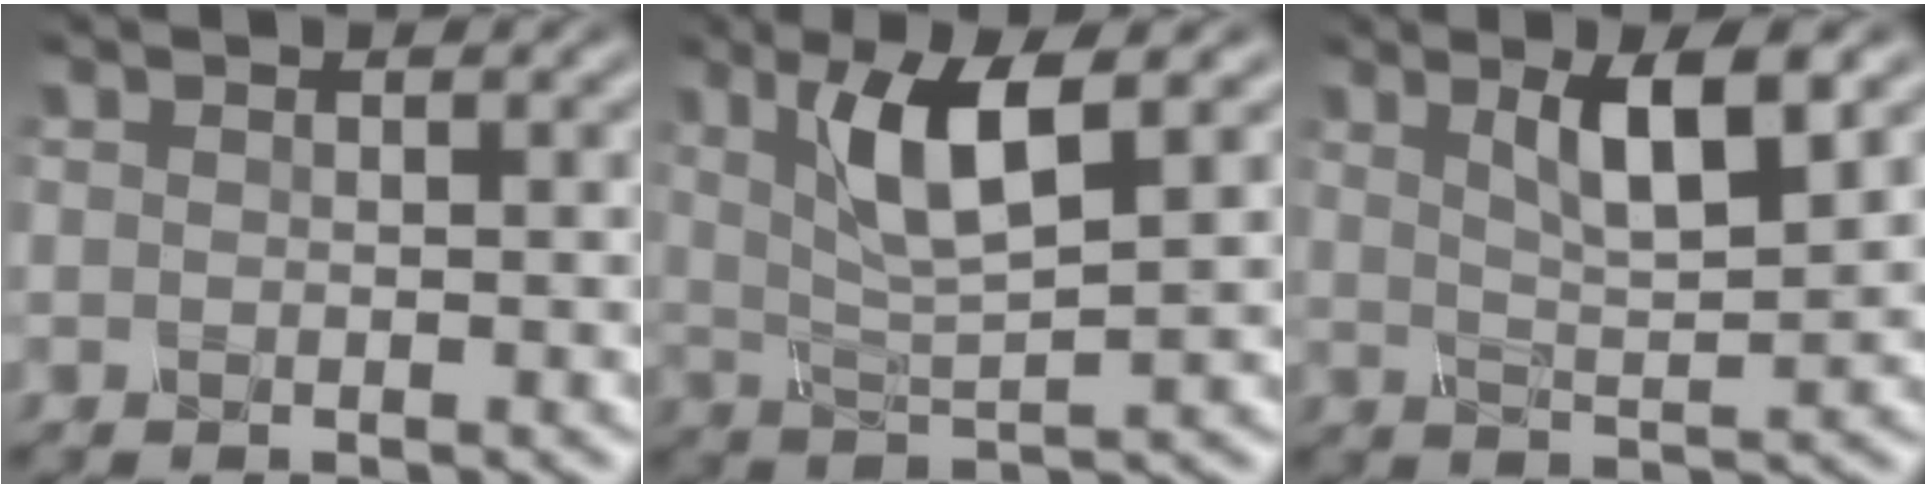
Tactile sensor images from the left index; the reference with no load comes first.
{"total": 6.0, "force": [2.3, 1.3, 5.4], "torque": [-0.104, -0.003, 0.044]}
{"total": 5.3, "force": [2.4, 1.2, 4.5], "torque": [-0.074, -0.002, 0.040]}